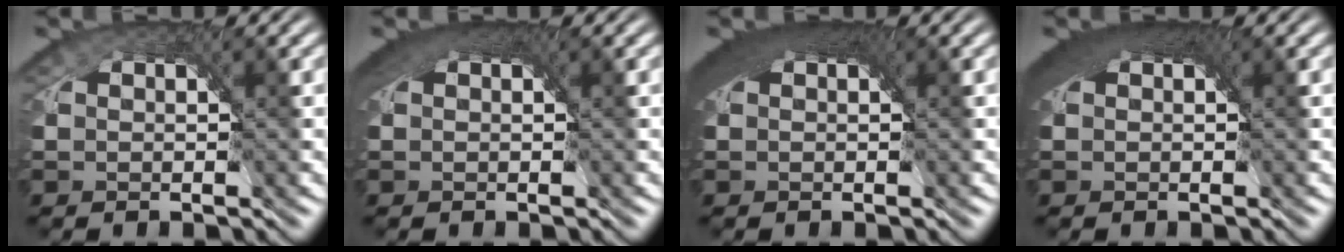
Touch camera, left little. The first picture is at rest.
{"total": 3.2, "force": [1.2, 1.7, 2.5], "torque": [-0.043, -0.005, 0.017]}
{"total": 5.2, "force": [1.6, 3.0, 4.0], "torque": [-0.072, -0.006, 0.020]}
{"total": 5.4, "force": [1.7, 3.0, 4.1], "torque": [-0.075, -0.005, 0.022]}